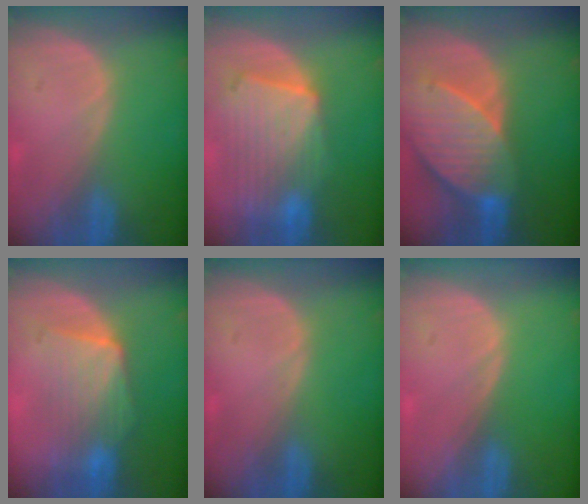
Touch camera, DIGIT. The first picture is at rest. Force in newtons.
{"total": 10.7, "press": 9.3, "slide": 5.3}
{"total": 10.2, "press": 9.0, "slide": 4.8}
{"total": 7.4, "press": 7.4, "slide": 0.7}
{"total": 0.0}
{"total": 0.0}